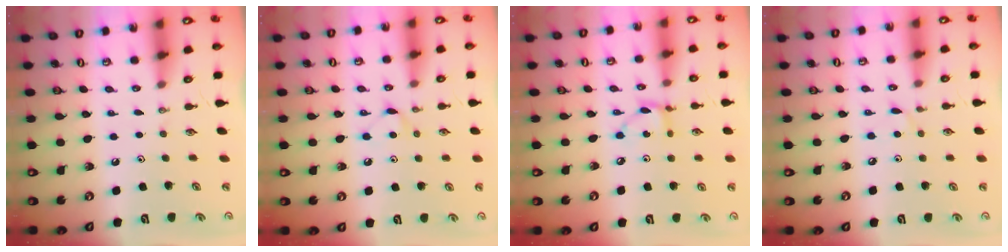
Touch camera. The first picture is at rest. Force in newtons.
{"total": 5.9, "press": 5.9, "slide": 0.5}
{"total": 5.3, "press": 5.3, "slide": 0.2}
{"total": 3.8, "press": 3.8, "slide": 0.3}